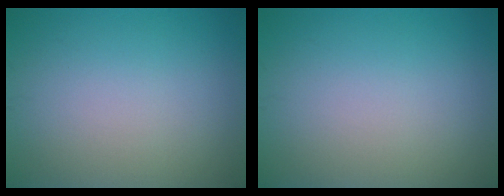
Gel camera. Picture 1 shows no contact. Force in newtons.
{"total": 0.0}